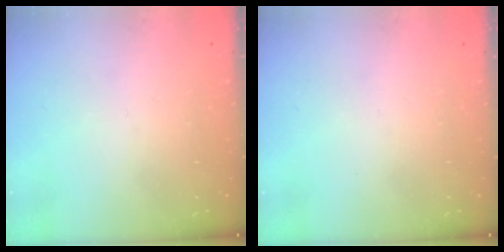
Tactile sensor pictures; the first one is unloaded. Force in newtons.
{"total": 0.0}